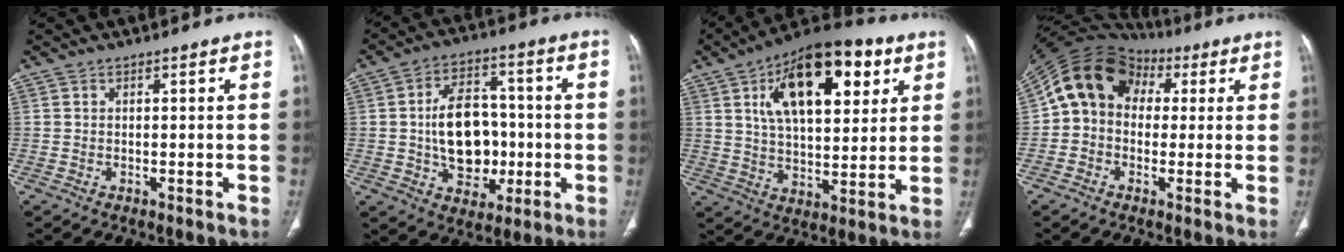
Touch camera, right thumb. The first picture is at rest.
{"total": 14.4, "force": [-1.2, 10.1, 10.1], "torque": [-0.123, 0.025, -0.013]}
{"total": 21.9, "force": [8.6, 10.6, 17.1], "torque": [-0.236, -0.012, 0.137]}
{"total": 12.9, "force": [2.6, 10.4, 7.2], "torque": [-0.110, 0.040, 0.036]}